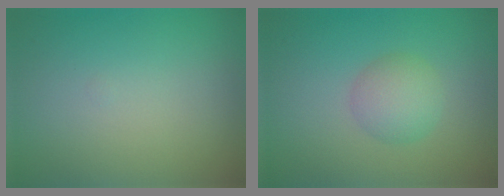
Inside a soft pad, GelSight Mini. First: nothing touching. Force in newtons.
{"total": 2.6, "press": 2.6, "slide": 0.1}